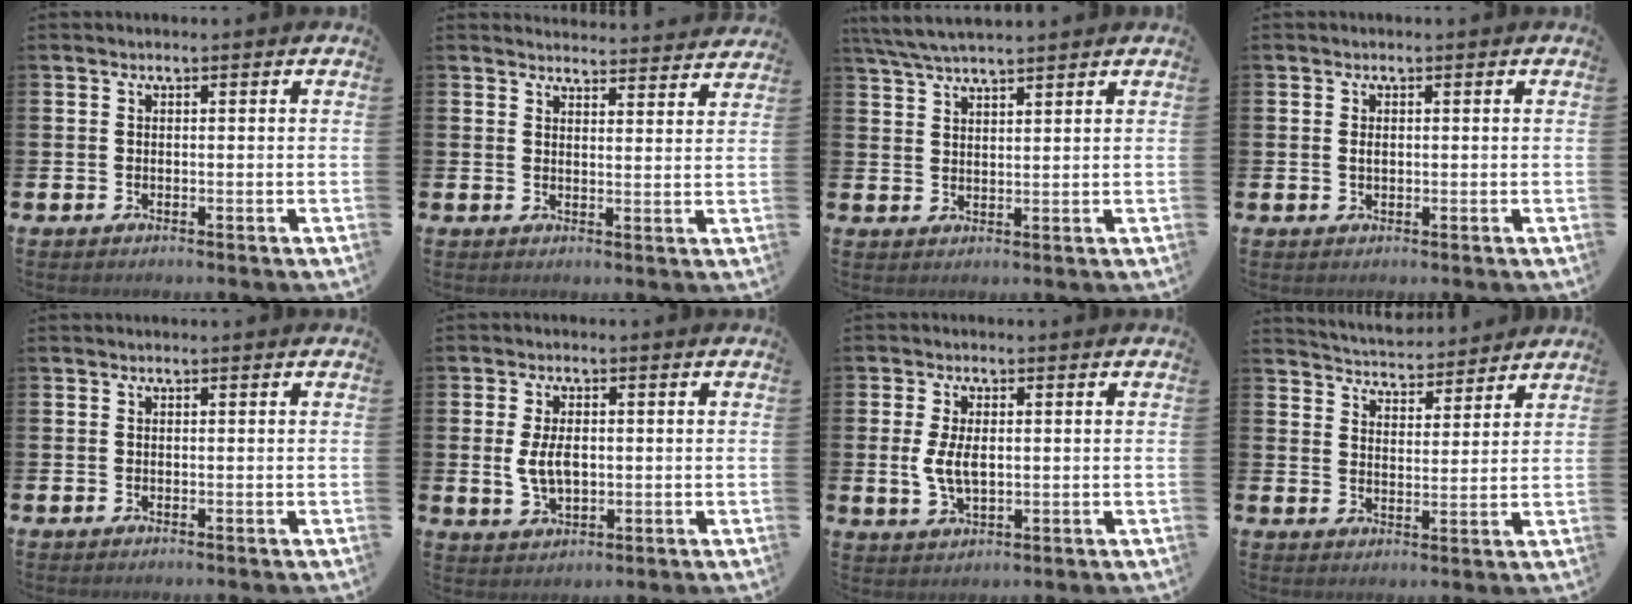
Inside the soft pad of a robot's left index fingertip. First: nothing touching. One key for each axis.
{"total": 3.6, "fx": 3.6, "fy": 0.2, "fz": 0.0, "tx": 0.001, "ty": -0.028, "tz": 0.063}
{"total": 4.7, "fx": 4.4, "fy": 0.5, "fz": 1.6, "tx": -0.049, "ty": -0.010, "tz": 0.082}
{"total": 0.8, "fx": 0.1, "fy": 0.4, "fz": 0.6, "tx": -0.010, "ty": 0.003, "tz": 0.001}
{"total": 0.0}
{"total": 4.6, "fx": 0.3, "fy": 2.6, "fz": 3.8, "tx": -0.071, "ty": 0.002, "tz": -0.001}
{"total": 4.8, "fx": 0.3, "fy": 2.5, "fz": 4.1, "tx": -0.077, "ty": 0.001, "tz": 0.001}
{"total": 4.7, "fx": 4.6, "fy": 0.8, "fz": -0.2, "tx": -0.011, "ty": -0.035, "tz": 0.081}